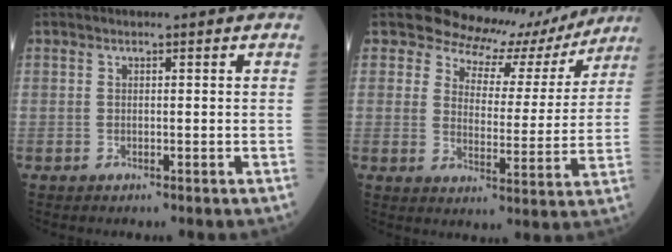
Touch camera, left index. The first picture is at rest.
{"total": 12.1, "force": [11.1, 4.6, 1.2], "torque": [-0.003, -0.018, 0.128]}